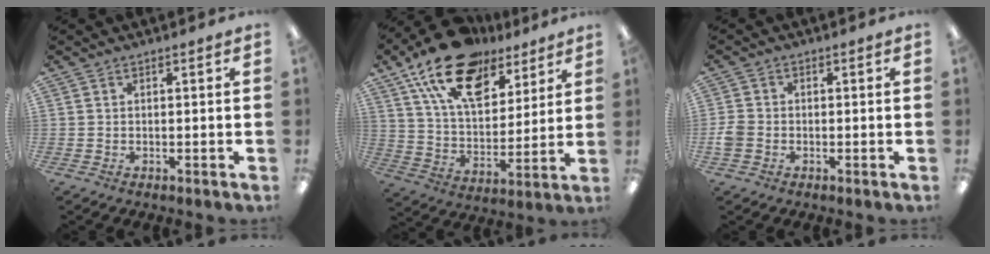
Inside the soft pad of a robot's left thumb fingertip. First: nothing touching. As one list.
[{"total": 20.4, "force": [13.4, 10.6, 11.2], "torque": [-0.199, -0.069, 0.240]}, {"total": 3.4, "force": [-1.1, 2.7, 1.8], "torque": [-0.027, 0.010, -0.018]}]